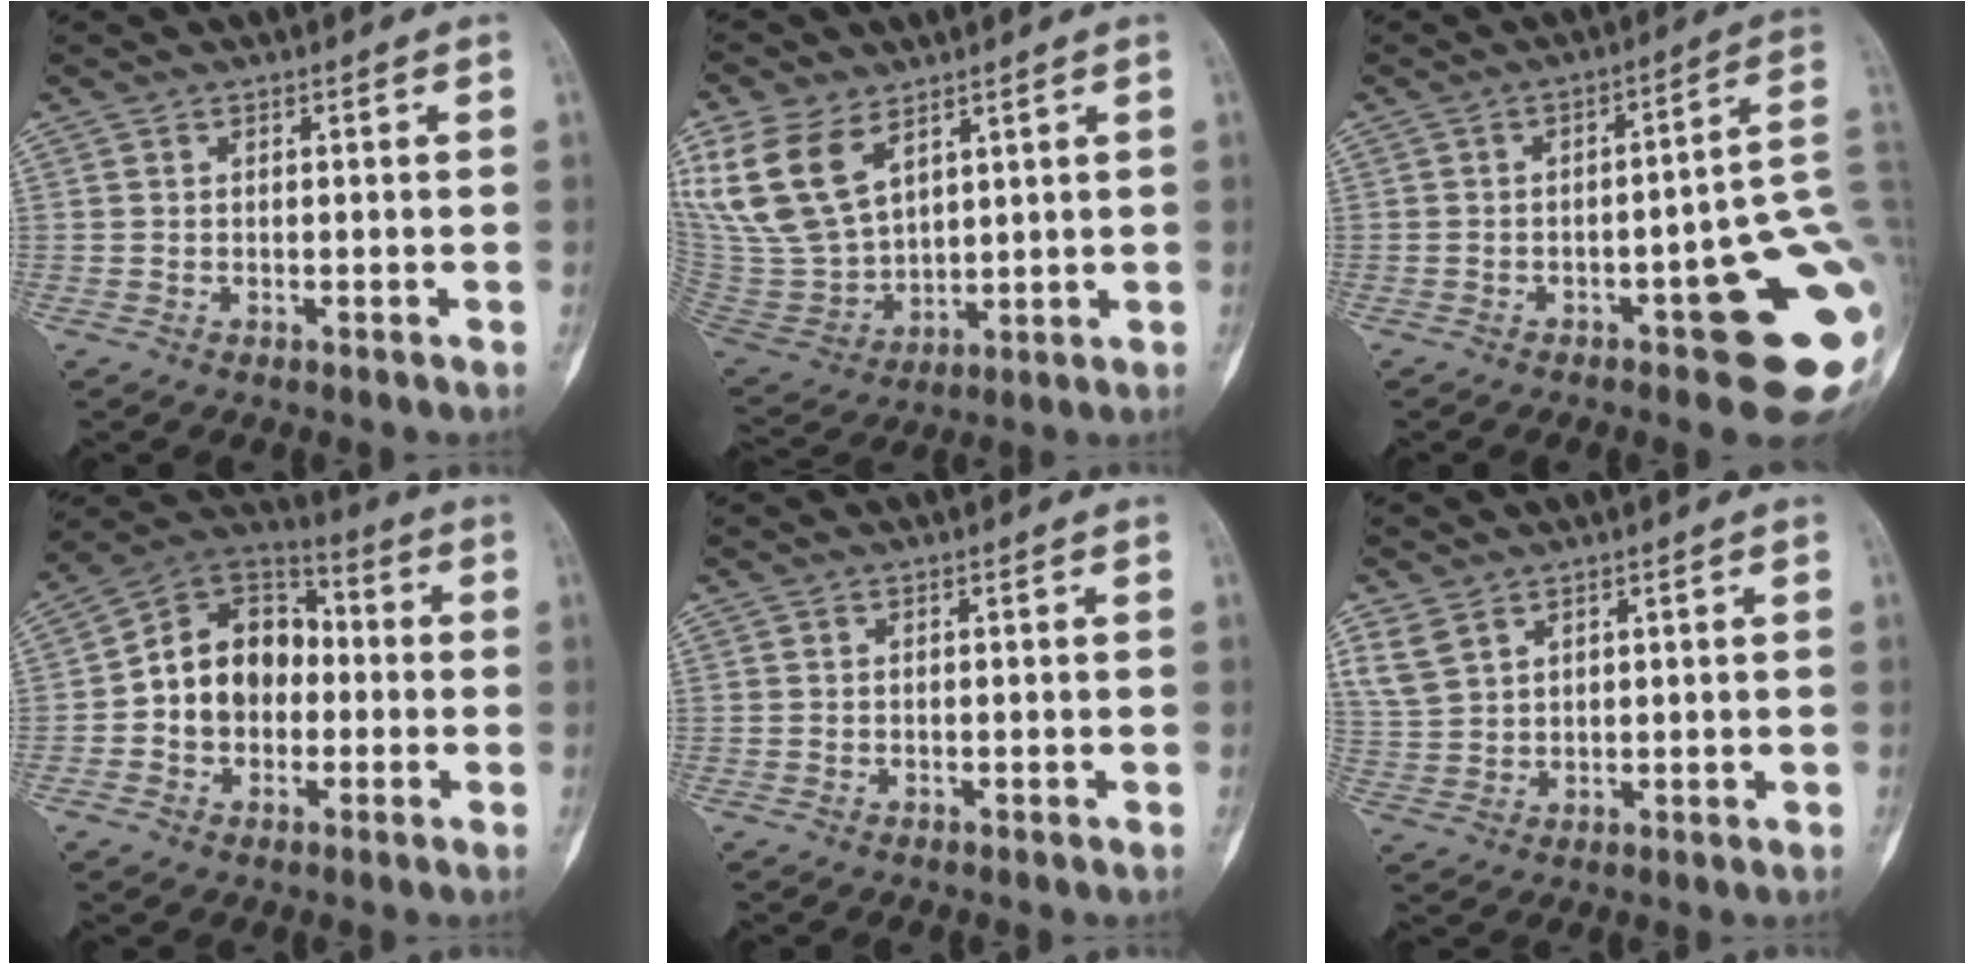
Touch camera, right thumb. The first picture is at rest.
{"total": 17.2, "force": [8.5, 10.3, 10.8], "torque": [-0.212, -0.030, 0.186]}
{"total": 17.5, "force": [-4.6, 4.9, 16.1], "torque": [-0.141, 0.033, -0.048]}
{"total": 14.0, "force": [-0.9, 10.9, 8.8], "torque": [-0.099, 0.039, -0.029]}
{"total": 0.0}
{"total": 5.4, "force": [3.4, 3.6, 2.3], "torque": [-0.040, -0.008, 0.081]}